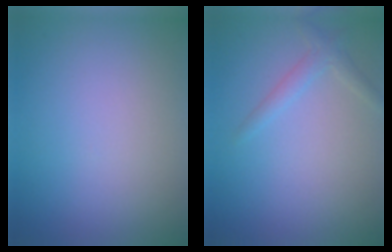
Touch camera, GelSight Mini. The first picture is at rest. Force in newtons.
{"total": 1.5, "press": 1.5, "slide": 0.1}